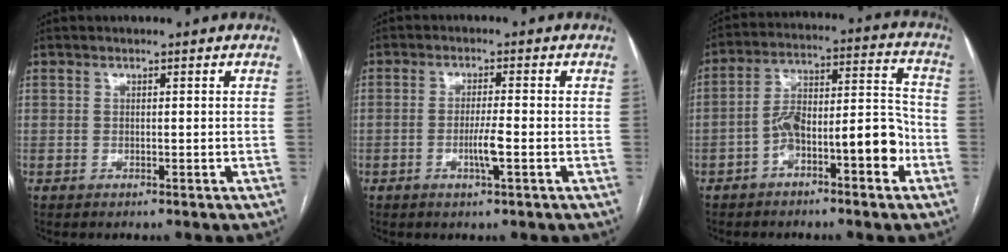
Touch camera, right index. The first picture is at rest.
{"total": 3.7, "force": [-1.2, 0.0, 3.5], "torque": [-0.068, -0.005, -0.023]}
{"total": 11.7, "force": [-4.6, 3.2, 10.2], "torque": [-0.165, 0.045, -0.071]}